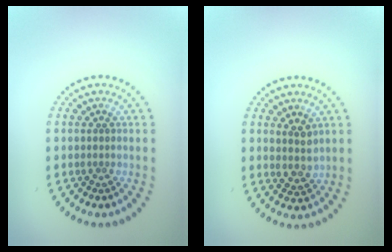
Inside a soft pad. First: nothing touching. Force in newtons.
{"total": 2.0, "press": 1.8, "slide": 1.0}